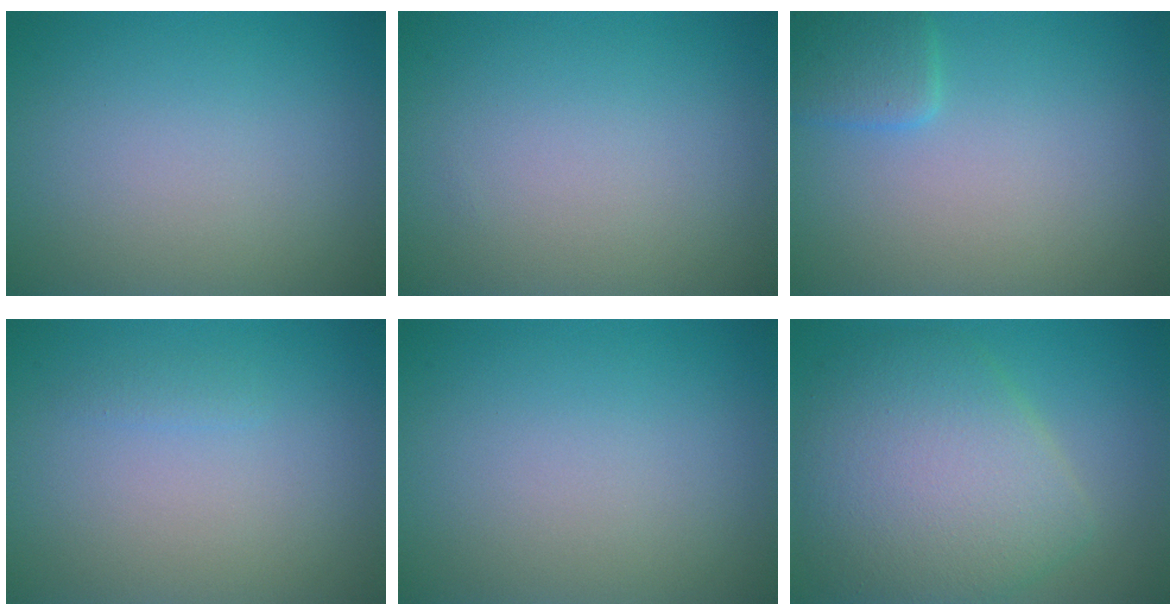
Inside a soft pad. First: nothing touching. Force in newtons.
{"total": 0.0}
{"total": 2.1, "press": 2.1, "slide": 0.1}
{"total": 0.6, "press": 0.6, "slide": 0.1}
{"total": 0.0}
{"total": 8.2, "press": 8.2, "slide": 0.2}